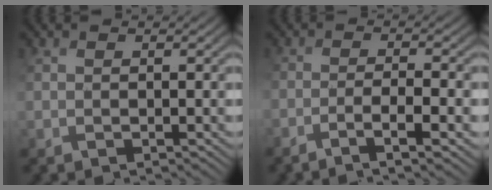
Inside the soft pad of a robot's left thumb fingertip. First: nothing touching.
{"total": 5.4, "force": [-3.6, 0.8, 3.9], "torque": [-0.051, 0.012, -0.068]}